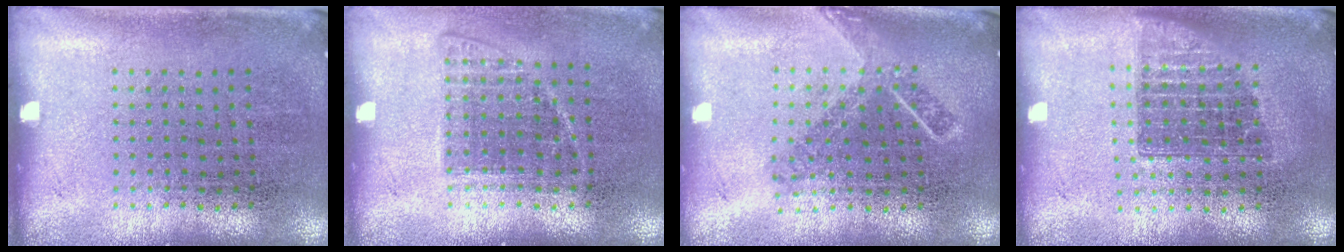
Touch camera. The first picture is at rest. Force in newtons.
{"total": 1.0, "press": 0.9, "slide": 0.4}
{"total": 1.8, "press": 1.3, "slide": 1.2}
{"total": 1.4, "press": 1.1, "slide": 0.8}